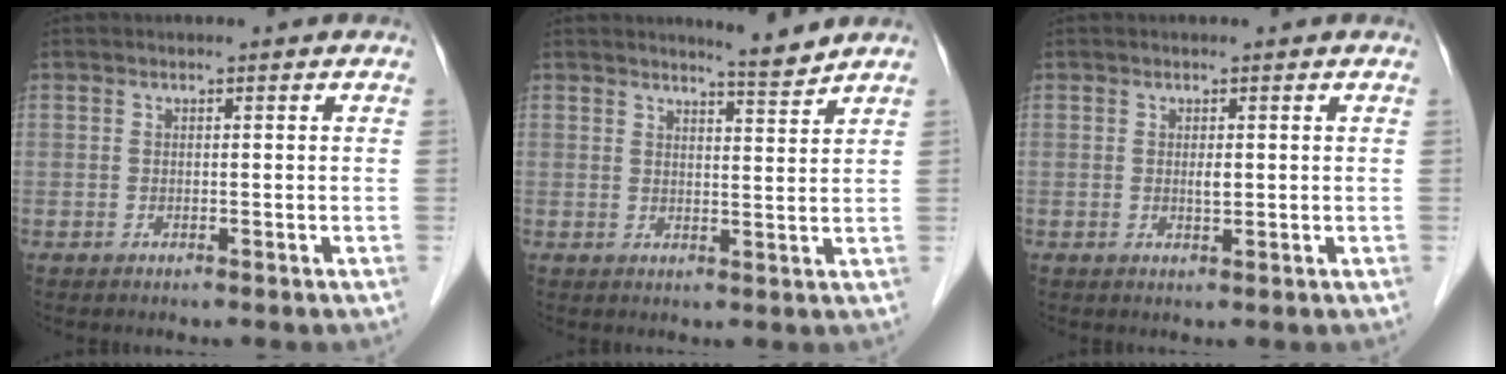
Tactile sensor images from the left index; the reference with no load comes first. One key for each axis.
{"total": 3.4, "fx": 3.3, "fy": -0.7, "fz": 0.5, "tx": -0.019, "ty": -0.016, "tz": 0.052}
{"total": 1.1, "fx": 0.2, "fy": 0.3, "fz": 1.0, "tx": -0.020, "ty": -0.002, "tz": 0.005}